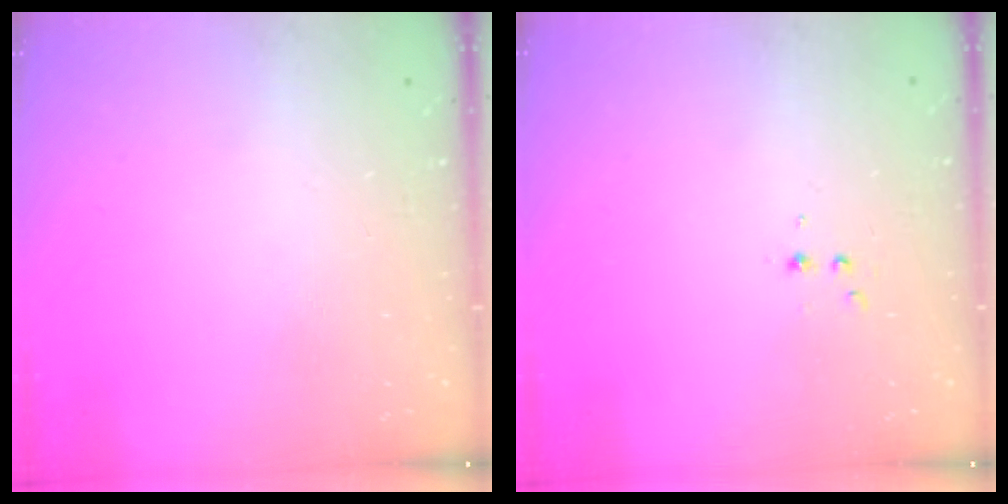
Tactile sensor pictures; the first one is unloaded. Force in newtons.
{"total": 3.2, "press": 3.1, "slide": 1.0}